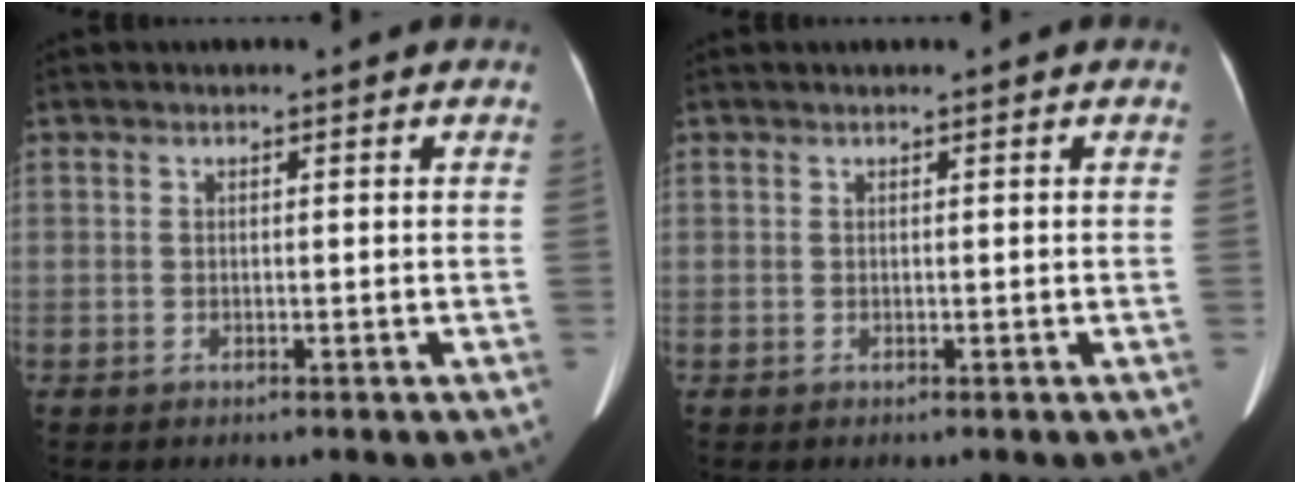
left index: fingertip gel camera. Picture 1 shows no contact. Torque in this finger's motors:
{"motor_torque": [0.16, -0.11, -0.01, -0.01]}